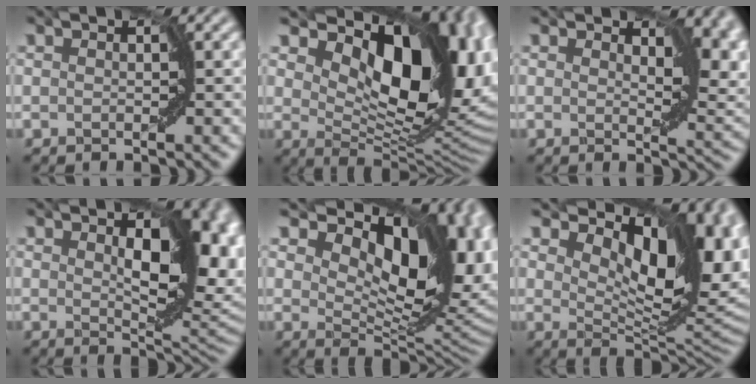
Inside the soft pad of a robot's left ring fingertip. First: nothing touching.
{"total": 14.9, "force": [5.0, 7.8, 11.7], "torque": [-0.159, -0.011, 0.091]}
{"total": 7.9, "force": [1.7, 4.1, 6.5], "torque": [-0.089, -0.005, 0.025]}
{"total": 11.9, "force": [1.4, 6.4, 10.0], "torque": [-0.127, -0.004, 0.025]}
{"total": 15.4, "force": [4.8, 8.2, 12.1], "torque": [-0.167, -0.008, 0.086]}
{"total": 12.9, "force": [3.8, 6.3, 10.5], "torque": [-0.148, -0.013, 0.071]}